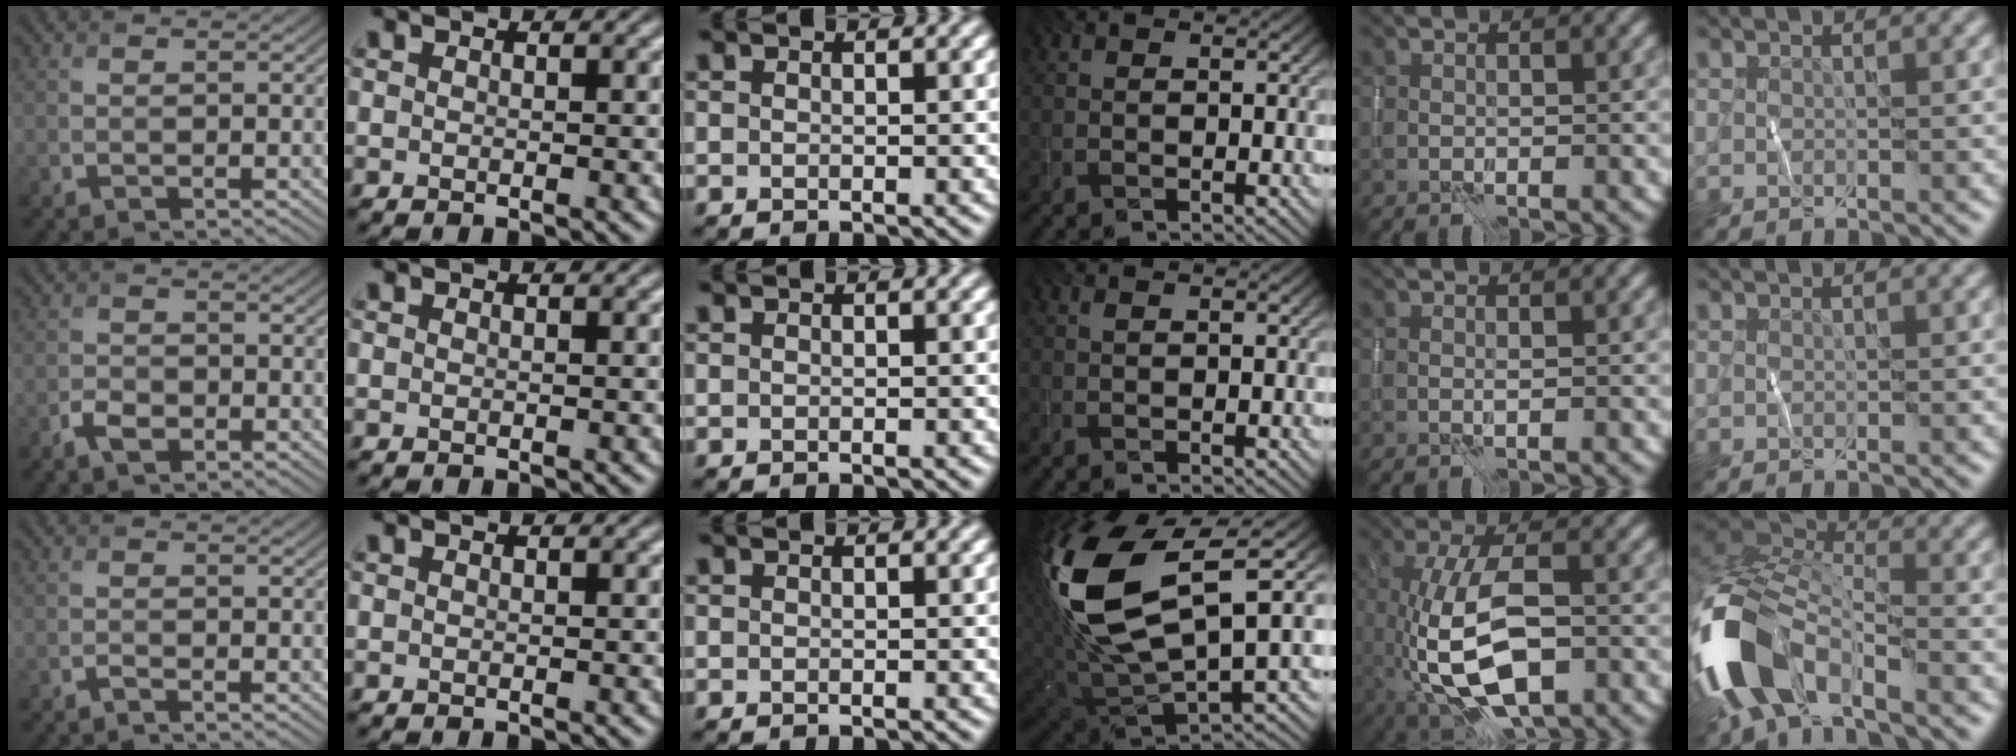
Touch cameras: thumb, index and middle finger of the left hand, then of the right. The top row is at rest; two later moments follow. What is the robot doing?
{"motion": "wipe", "object": "whiteboard"}